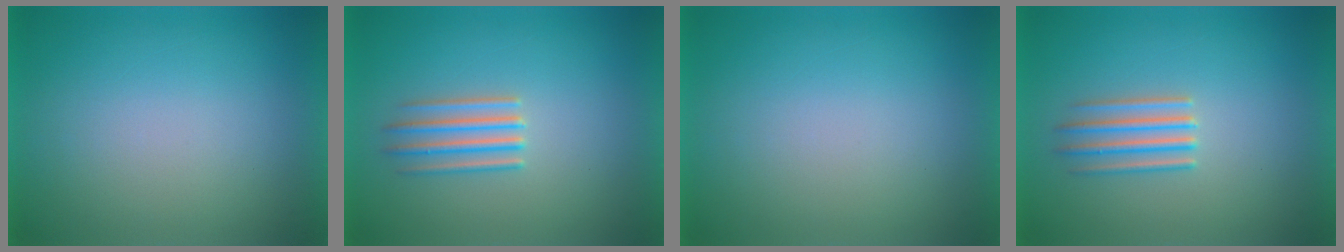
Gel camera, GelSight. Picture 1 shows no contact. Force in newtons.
{"total": 2.9}
{"total": 1.2}
{"total": 2.9}